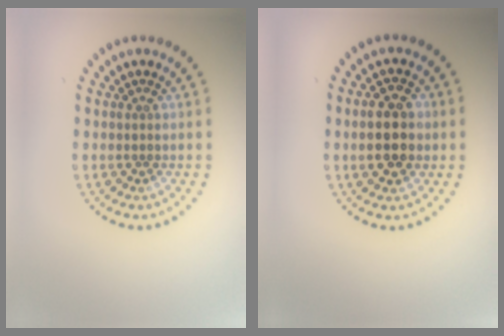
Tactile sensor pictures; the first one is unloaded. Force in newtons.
{"total": 5.0, "press": 5.0, "slide": 0.3}